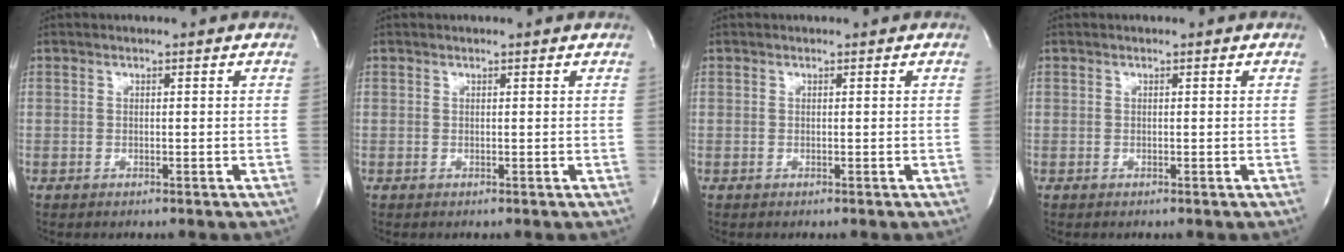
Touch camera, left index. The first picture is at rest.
{"total": 0.0}
{"total": 0.0}
{"total": 0.0}